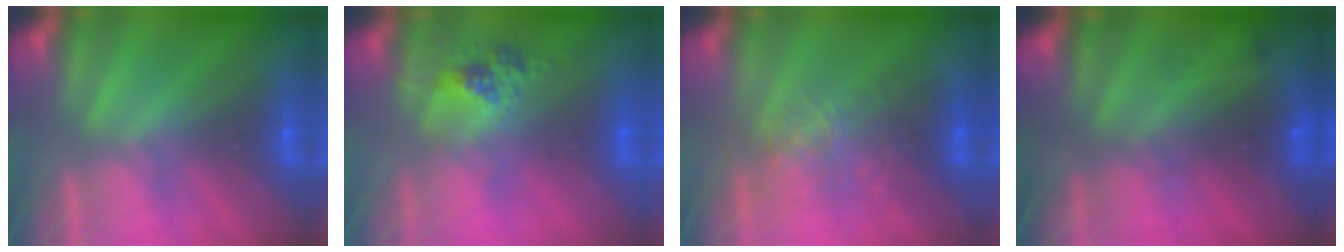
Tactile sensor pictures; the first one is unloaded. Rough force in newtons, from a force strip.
{"total": 2.5}
{"total": 2.5}
{"total": 7.7}